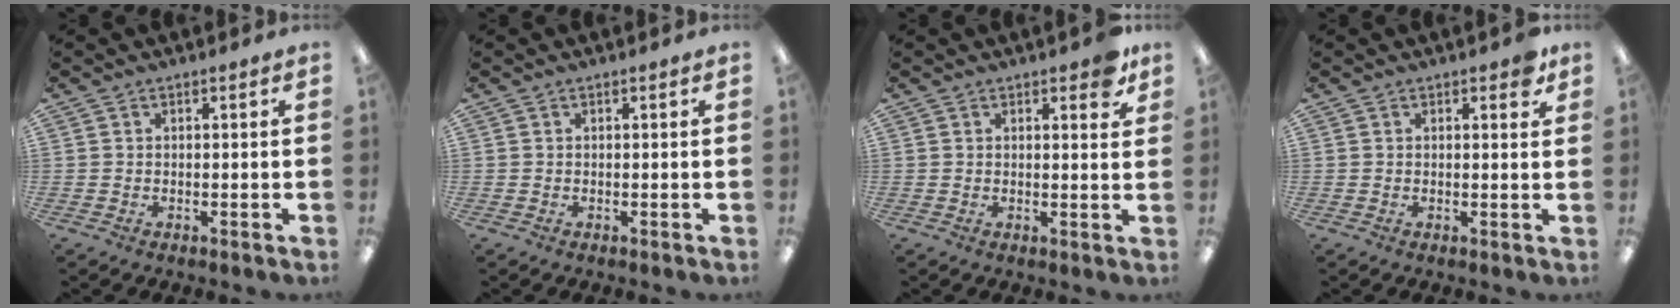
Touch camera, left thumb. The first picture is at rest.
{"total": 0.0}
{"total": 4.2, "force": [3.0, 1.6, 2.5], "torque": [-0.025, -0.012, 0.048]}
{"total": 2.4, "force": [1.7, 0.9, 1.4], "torque": [-0.017, -0.003, 0.027]}